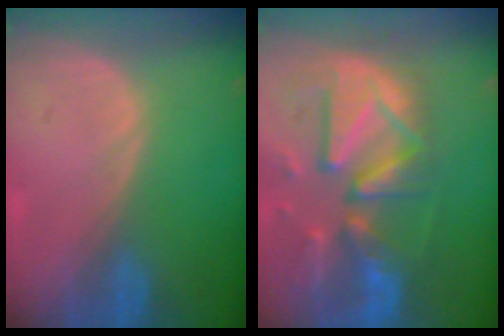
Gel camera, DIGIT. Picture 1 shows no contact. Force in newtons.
{"total": 13.0, "press": 11.3, "slide": 6.4}